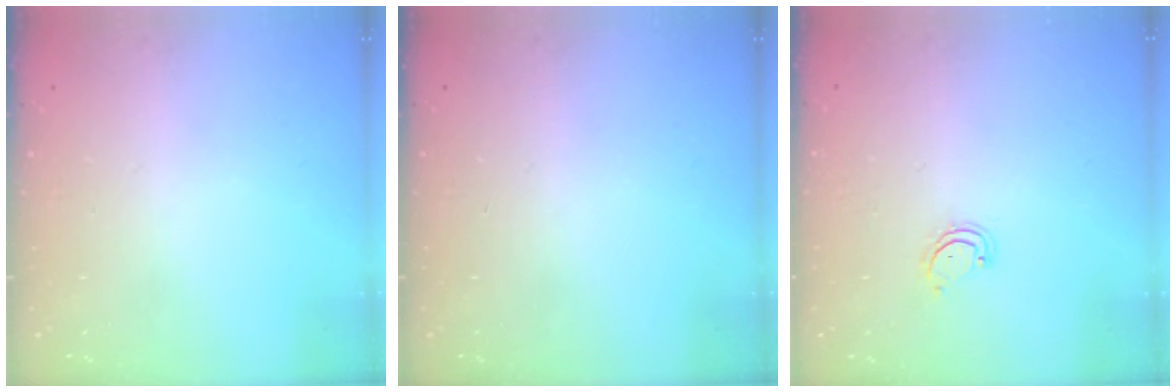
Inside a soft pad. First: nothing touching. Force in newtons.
{"total": 0.0}
{"total": 2.9, "press": 2.9, "slide": 0.3}